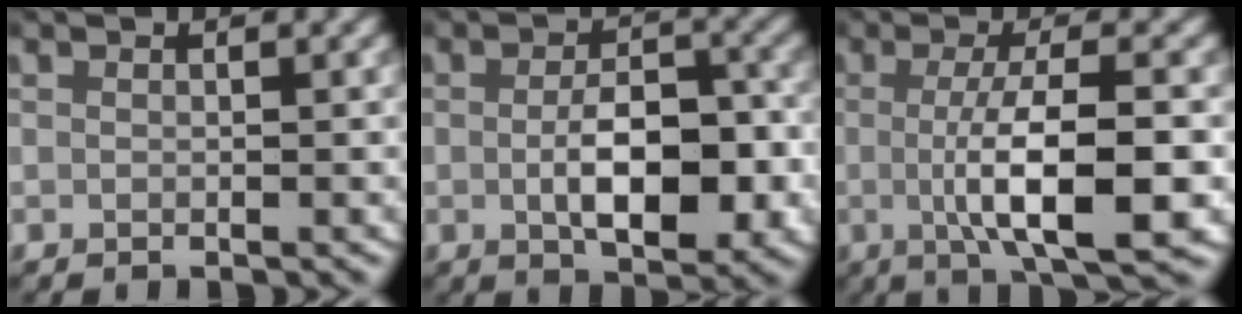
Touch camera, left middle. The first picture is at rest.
{"total": 6.2, "force": [-1.2, 3.3, 5.1], "torque": [-0.076, -0.012, -0.017]}
{"total": 6.8, "force": [-0.9, 1.4, 6.6], "torque": [-0.105, -0.005, -0.014]}